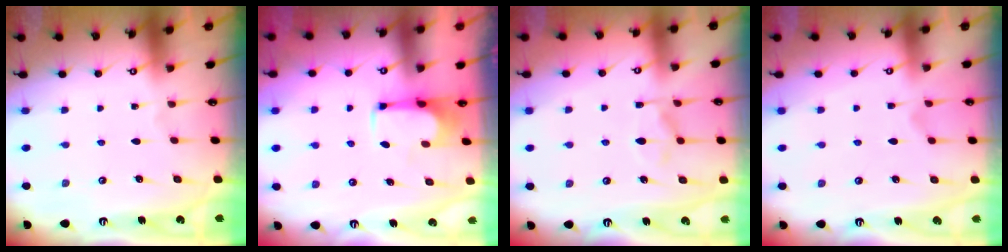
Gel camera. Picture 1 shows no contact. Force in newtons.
{"total": 3.7, "press": 3.7, "slide": 0.7}
{"total": 2.0, "press": 1.5, "slide": 1.3}
{"total": 1.2, "press": 0.7, "slide": 1.0}